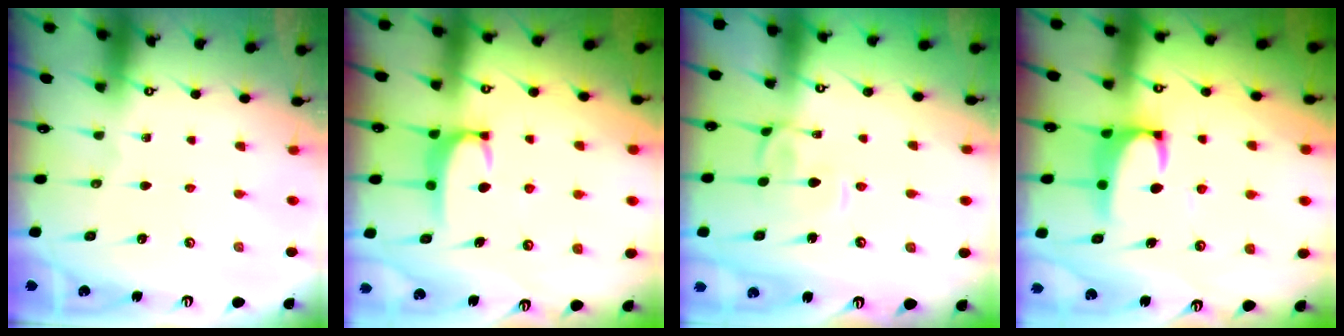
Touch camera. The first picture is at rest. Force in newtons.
{"total": 2.8, "press": 2.7, "slide": 0.4}
{"total": 1.1, "press": 0.9, "slide": 0.6}
{"total": 2.6, "press": 2.3, "slide": 1.0}